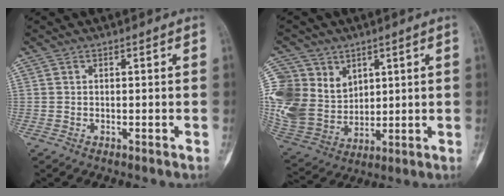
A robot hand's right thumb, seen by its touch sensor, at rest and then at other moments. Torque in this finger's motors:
{"motor_torque": [0.22, 0.60, 0.68, 0.68, 0.14]}